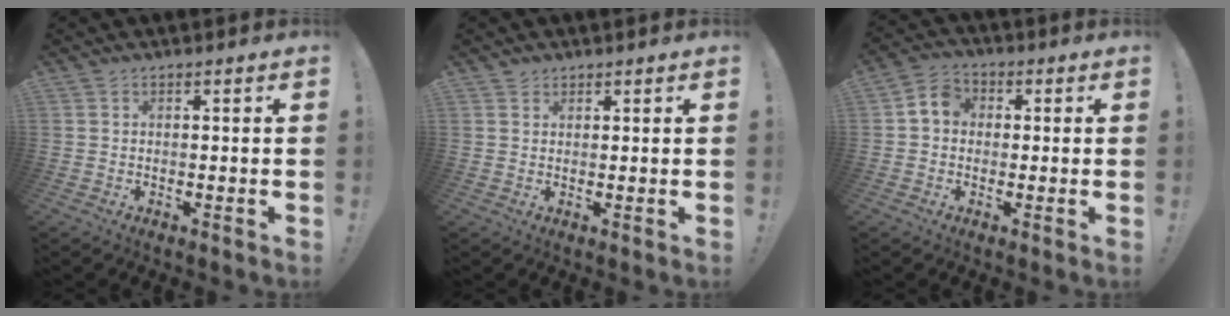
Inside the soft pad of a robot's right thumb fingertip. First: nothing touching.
{"total": 1.3, "force": [1.0, 0.8, 0.2], "torque": [-0.004, -0.003, 0.019]}
{"total": 5.6, "force": [0.1, 4.7, 3.0], "torque": [-0.045, 0.015, 0.005]}